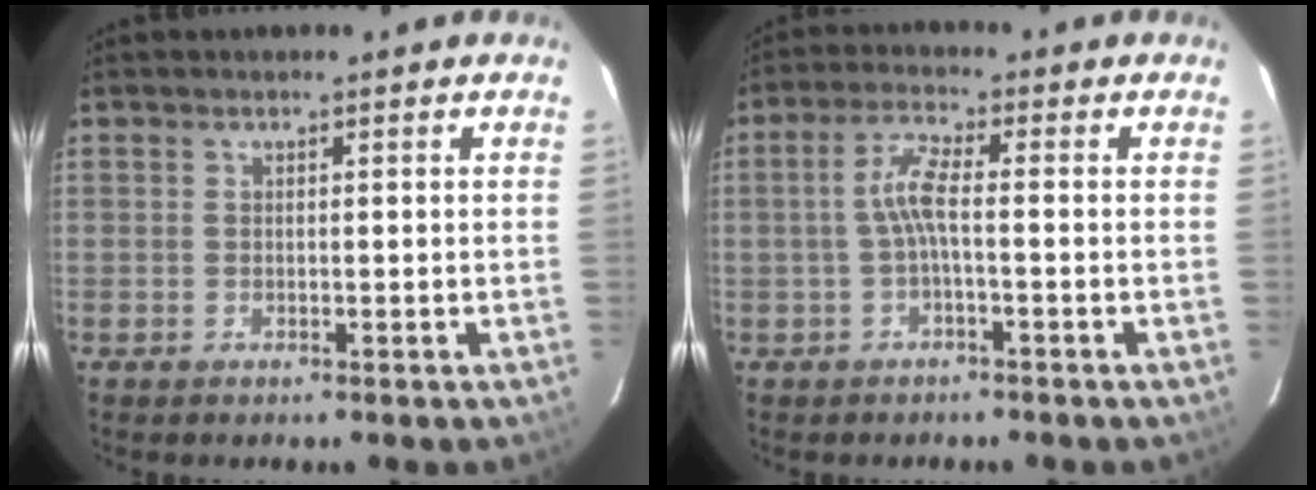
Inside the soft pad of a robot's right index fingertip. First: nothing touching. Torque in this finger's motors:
{"motor_torque": [0.71, 0.02, 0.40, 0.10]}